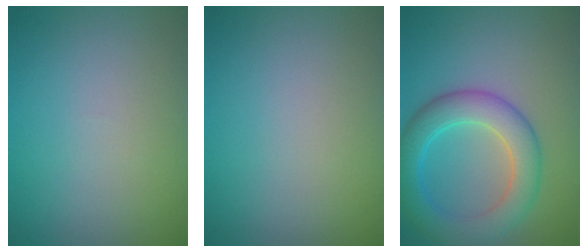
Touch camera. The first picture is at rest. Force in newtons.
{"total": 0.0}
{"total": 6.0, "press": 6.0, "slide": 0.1}